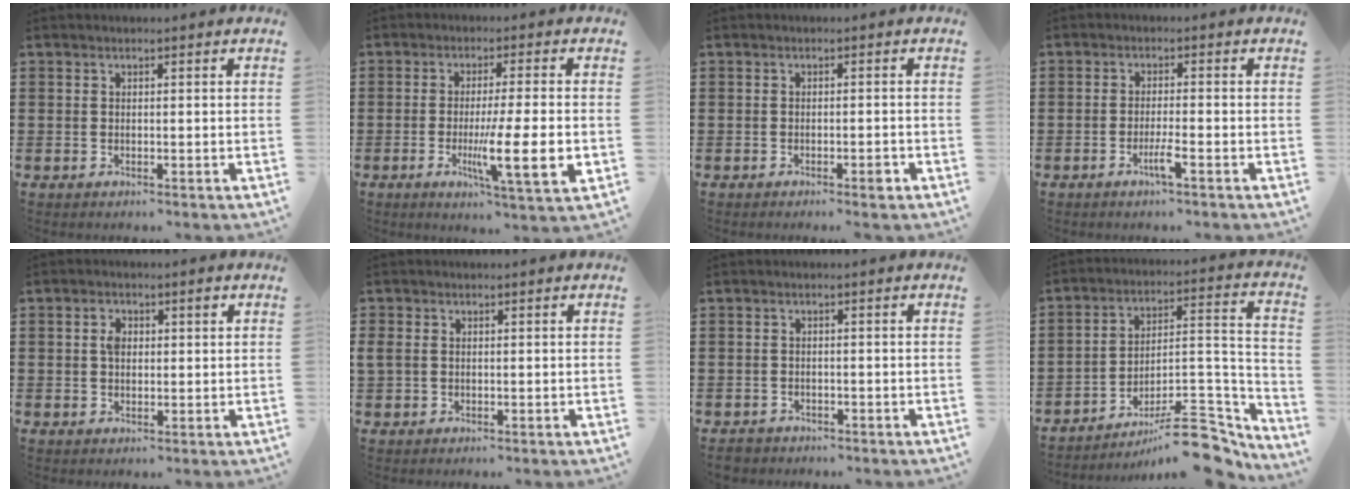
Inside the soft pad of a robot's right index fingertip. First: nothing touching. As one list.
[{"total": 9.8, "force": [-1.8, 0.7, 9.7], "torque": [-0.174, -0.019, -0.030]}, {"total": 1.8, "force": [-1.1, 0.2, 1.4], "torque": [-0.024, 0.000, -0.019]}, {"total": 2.9, "force": [-1.6, 0.0, 2.4], "torque": [-0.048, -0.005, -0.032]}, {"total": 2.8, "force": [0.5, 1.7, 2.2], "torque": [-0.039, 0.007, 0.004]}, {"total": 1.4, "force": [0.1, 1.1, 0.8], "torque": [-0.026, 0.003, -0.002]}, {"total": 1.4, "force": [-1.3, 0.5, 0.0], "torque": [-0.006, 0.003, -0.029]}, {"total": 11.7, "force": [-9.0, 3.4, 6.7], "torque": [-0.079, 0.036, -0.161]}]